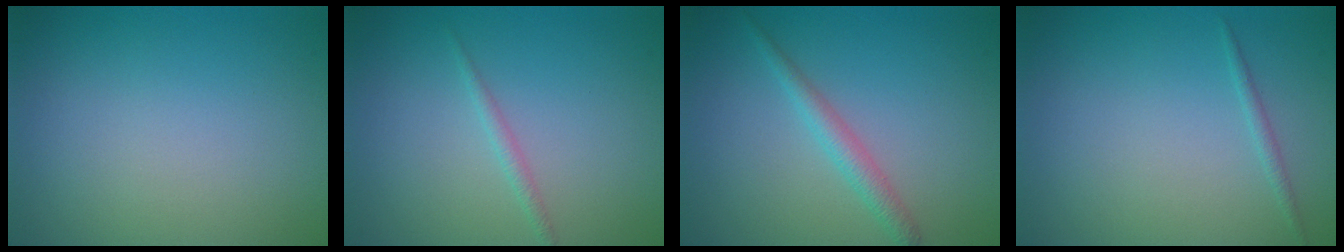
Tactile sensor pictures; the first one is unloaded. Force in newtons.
{"total": 0.9, "press": 0.9, "slide": 0.0}
{"total": 1.9, "press": 1.9, "slide": 0.1}
{"total": 0.7, "press": 0.7, "slide": 0.0}